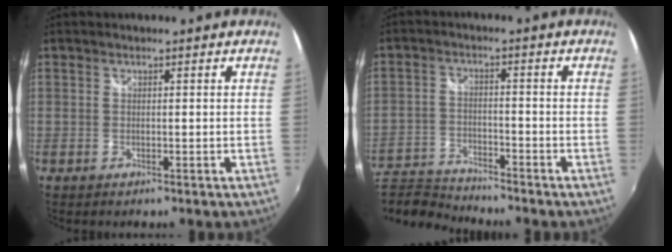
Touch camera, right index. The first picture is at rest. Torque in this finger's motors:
{"motor_torque": [-2.14, 0.01, -1.05, -0.21]}